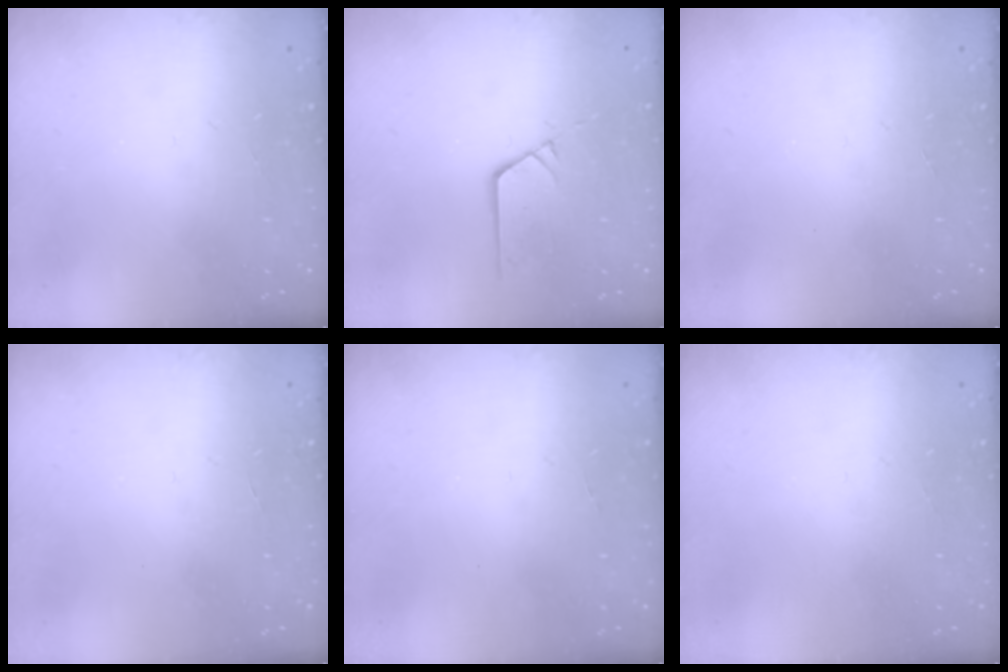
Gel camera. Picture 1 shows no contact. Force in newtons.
{"total": 3.7, "press": 3.7, "slide": 0.3}
{"total": 0.0}
{"total": 0.0}
{"total": 0.0}
{"total": 0.0}